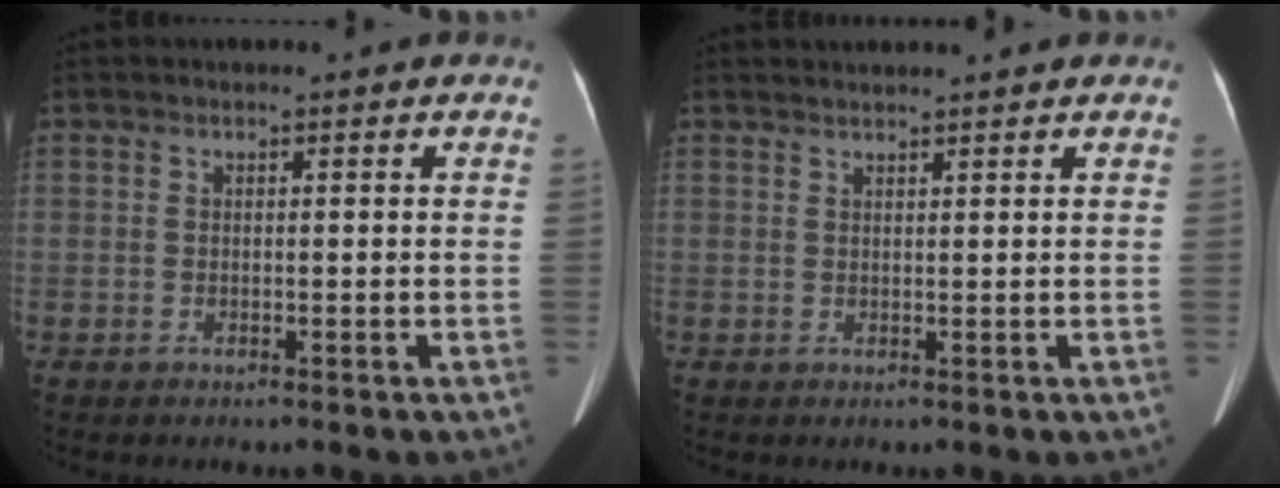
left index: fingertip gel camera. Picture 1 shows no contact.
{"total": 1.7, "force": [1.6, -0.1, 0.4], "torque": [-0.005, 0.022, 0.026]}